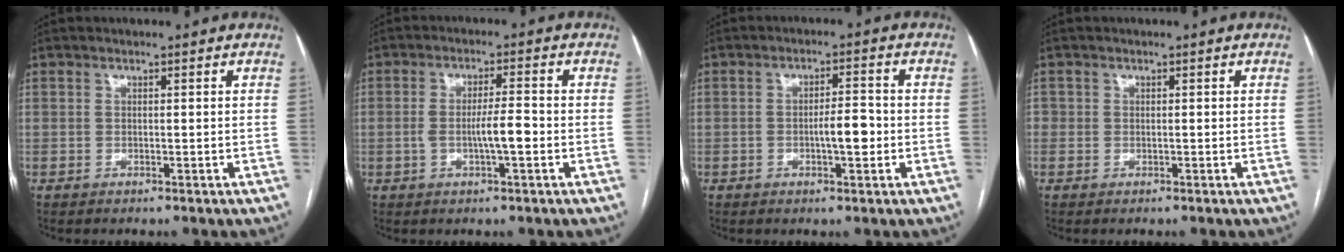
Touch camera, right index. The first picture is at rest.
{"total": 4.9, "force": [-1.1, 0.6, 4.7], "torque": [-0.085, 0.004, -0.018]}
{"total": 4.6, "force": [-1.0, 1.1, 4.3], "torque": [-0.070, 0.005, -0.014]}
{"total": 0.8, "force": [-0.1, 0.8, 0.3], "torque": [-0.004, 0.006, -0.002]}